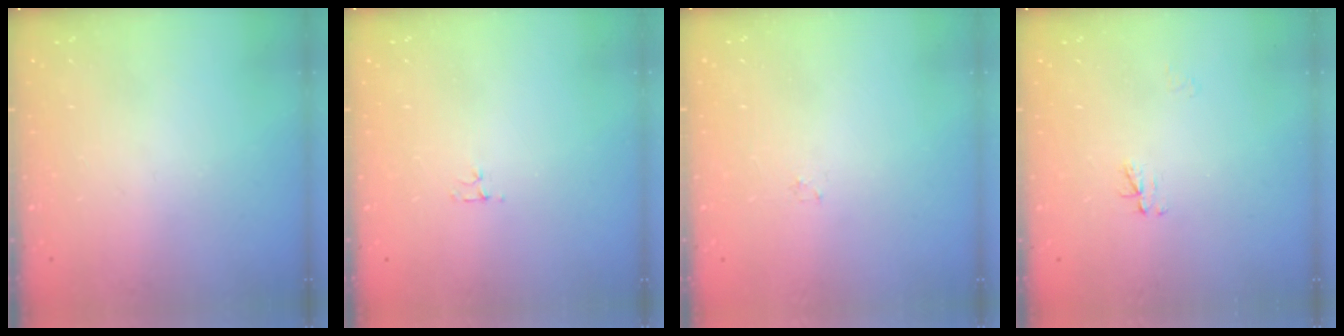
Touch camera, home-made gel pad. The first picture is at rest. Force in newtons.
{"total": 3.1, "press": 3.0, "slide": 0.4}
{"total": 0.8, "press": 0.8, "slide": 0.2}
{"total": 3.0, "press": 3.0, "slide": 0.4}